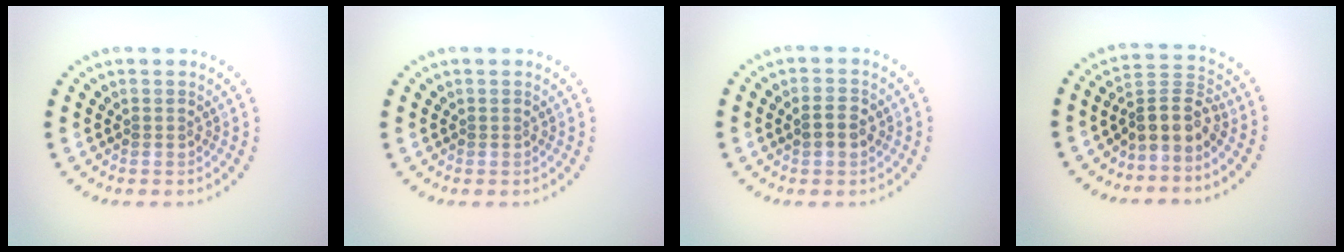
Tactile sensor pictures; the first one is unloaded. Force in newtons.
{"total": 0.0}
{"total": 2.3, "press": 2.3, "slide": 0.2}
{"total": 3.6, "press": 2.7, "slide": 2.4}